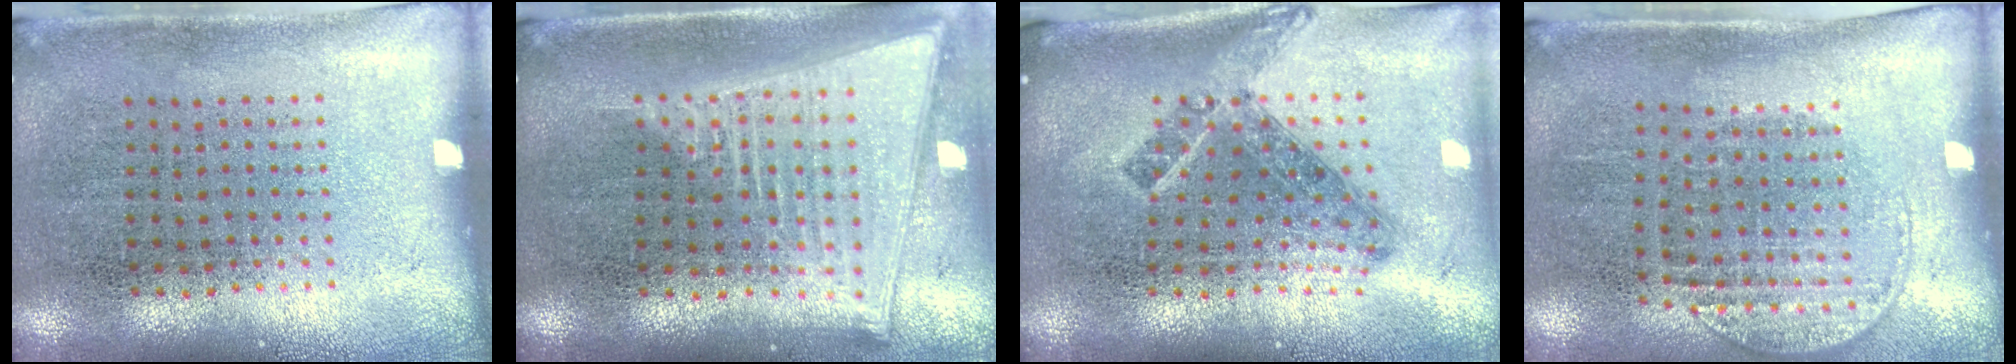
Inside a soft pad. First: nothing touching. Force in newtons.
{"total": 2.2, "press": 1.8, "slide": 1.2}
{"total": 1.4, "press": 1.0, "slide": 0.9}
{"total": 1.3, "press": 1.1, "slide": 0.7}